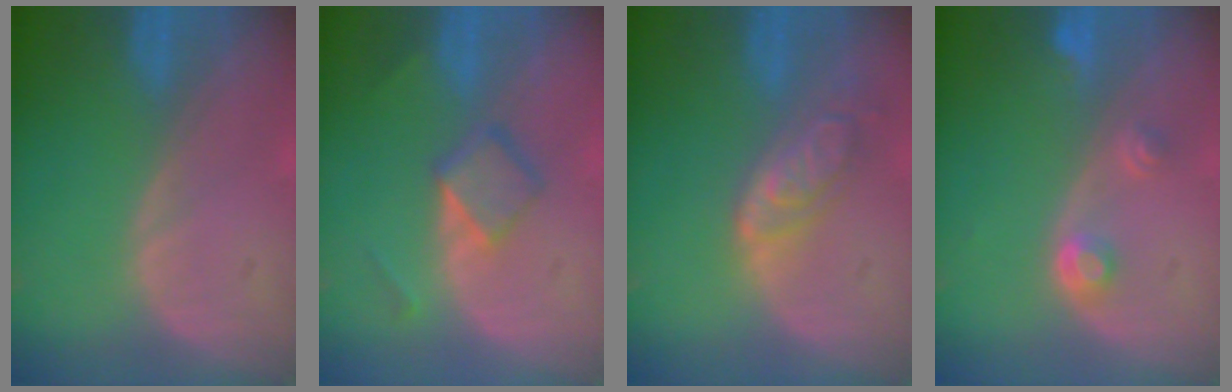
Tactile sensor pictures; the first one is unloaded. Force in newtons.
{"total": 4.6, "press": 4.5, "slide": 1.0}
{"total": 6.4, "press": 5.6, "slide": 3.1}
{"total": 2.9, "press": 2.7, "slide": 1.0}